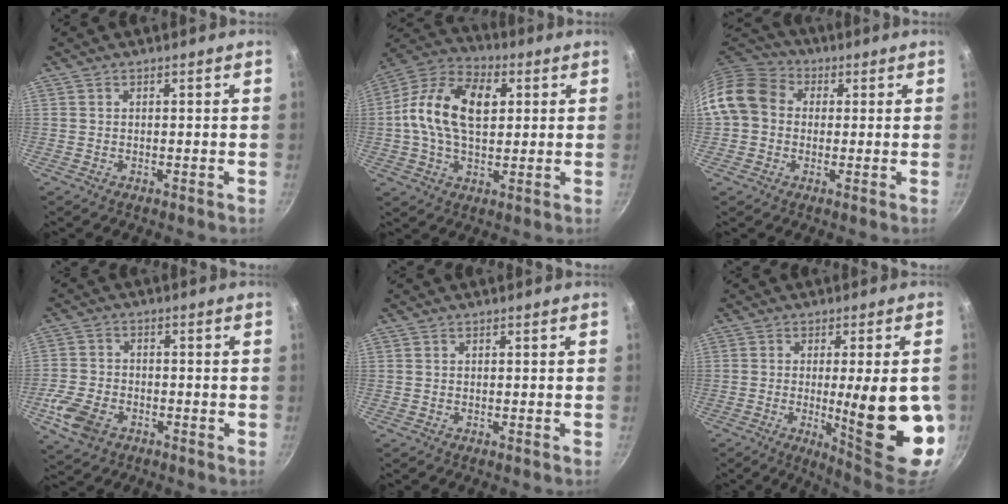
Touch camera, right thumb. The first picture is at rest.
{"total": 16.0, "force": [2.4, 9.8, 12.4], "torque": [-0.208, 0.019, 0.023]}
{"total": 11.3, "force": [1.0, 9.5, 6.0], "torque": [-0.081, 0.024, 0.001]}
{"total": 8.3, "force": [-3.6, 5.5, 5.0], "torque": [-0.102, 0.017, -0.074]}
{"total": 0.0}
{"total": 19.1, "force": [-2.7, 4.3, 18.4], "torque": [-0.229, -0.014, -0.025]}